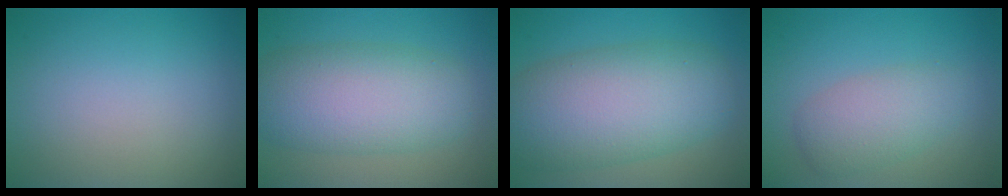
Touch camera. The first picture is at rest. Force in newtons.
{"total": 8.0, "press": 8.0, "slide": 0.5}
{"total": 10.2, "press": 10.1, "slide": 0.2}
{"total": 3.8, "press": 3.8, "slide": 0.1}